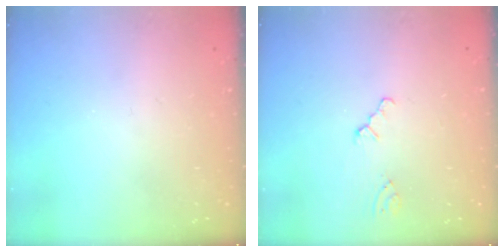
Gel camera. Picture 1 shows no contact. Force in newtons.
{"total": 0.0}